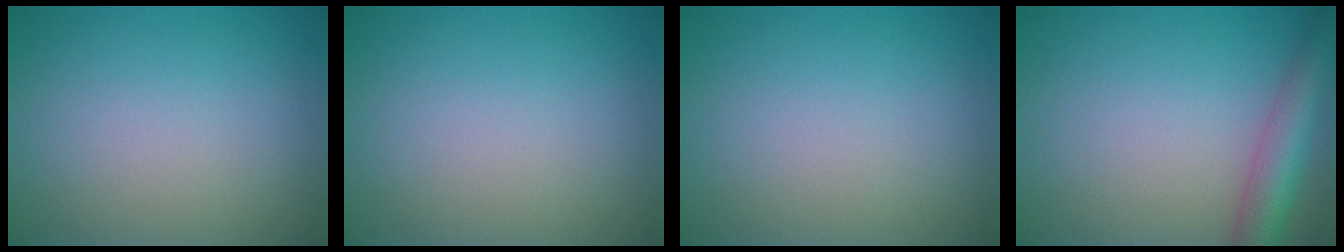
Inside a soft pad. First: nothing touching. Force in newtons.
{"total": 0.0}
{"total": 0.0}
{"total": 4.9, "press": 4.9, "slide": 0.2}